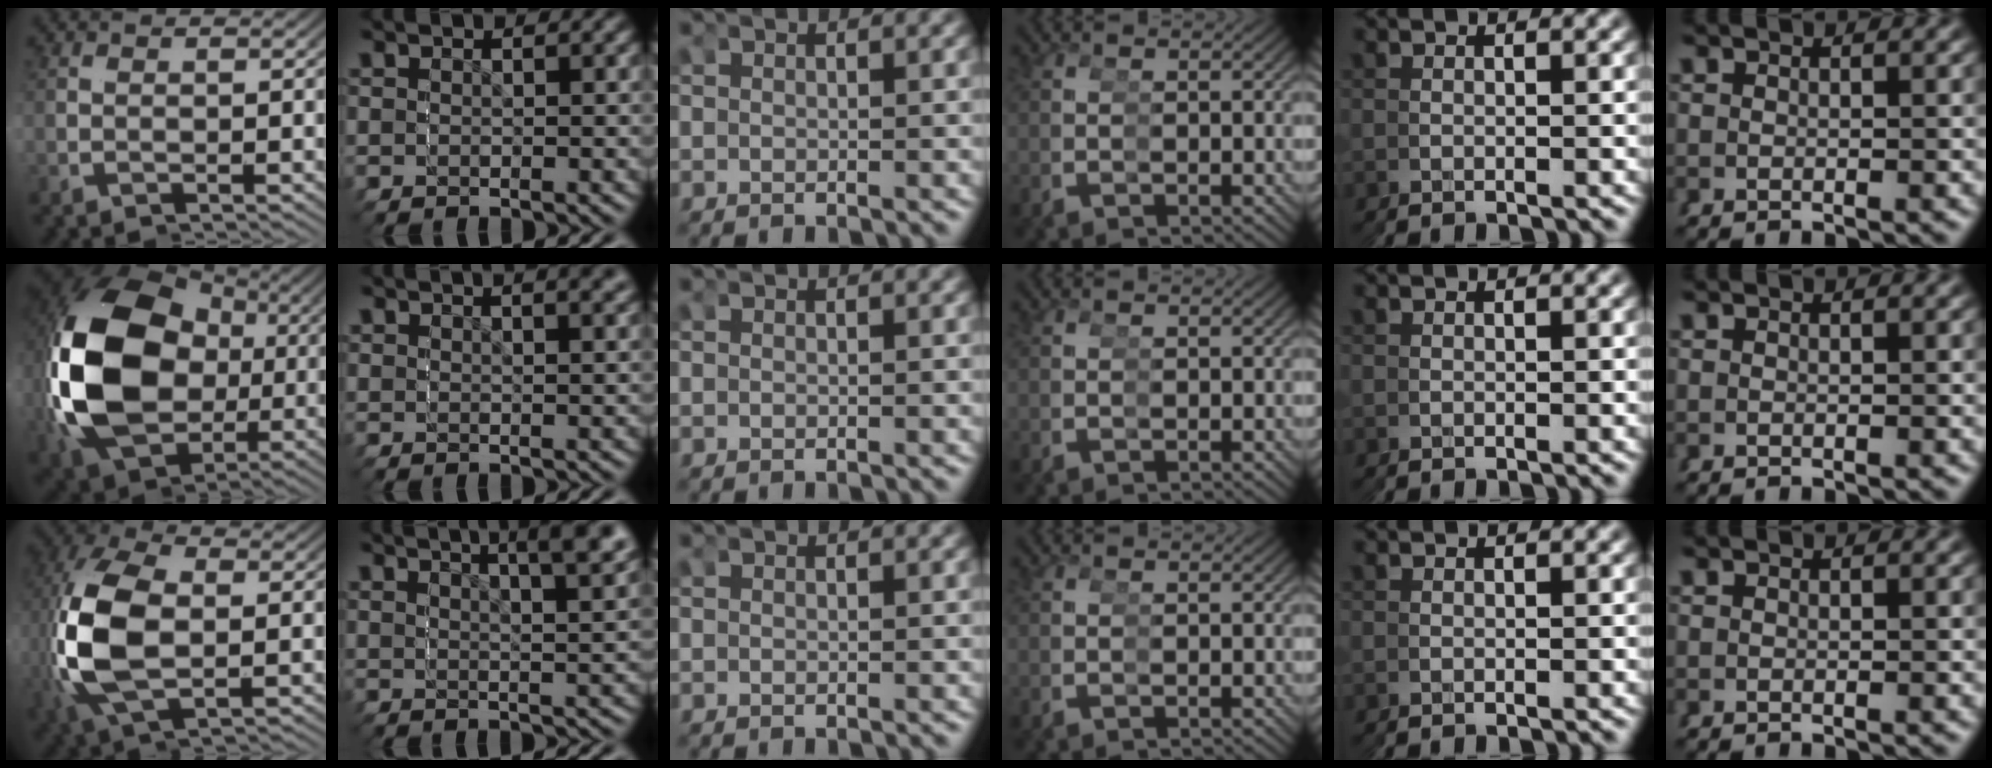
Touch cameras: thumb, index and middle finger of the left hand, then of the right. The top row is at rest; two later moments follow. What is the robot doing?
{"motion": "grasp_and_lifting", "object": "markers"}